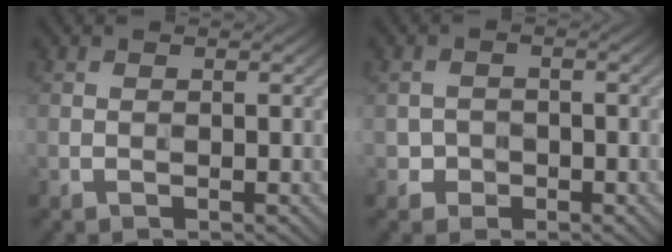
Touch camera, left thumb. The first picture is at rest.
{"total": 1.7, "force": [-0.8, 1.5, 0.3], "torque": [0.002, 0.002, -0.017]}